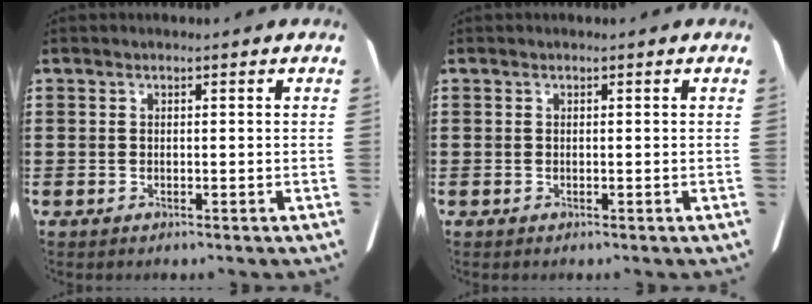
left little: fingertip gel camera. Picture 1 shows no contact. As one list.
[{"total": 0.0}]